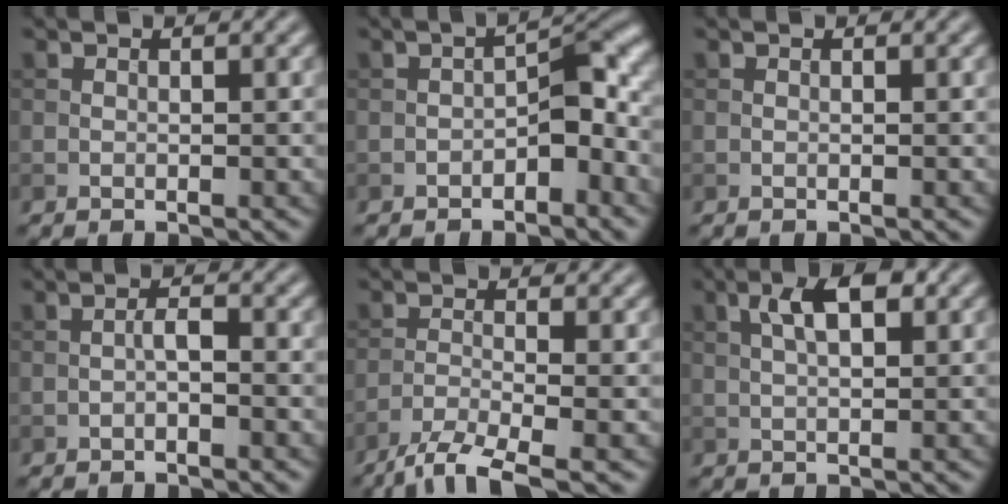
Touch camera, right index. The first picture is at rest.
{"total": 3.7, "force": [-1.6, 1.8, 2.8], "torque": [-0.034, 0.016, -0.030]}
{"total": 0.0}
{"total": 1.2, "force": [-0.5, 0.3, 1.0], "torque": [-0.019, 0.007, -0.011]}
{"total": 4.6, "force": [-3.5, 0.7, 2.9], "torque": [-0.055, -0.008, -0.076]}
{"total": 4.2, "force": [1.5, 1.7, 3.6], "torque": [-0.067, 0.010, 0.026]}